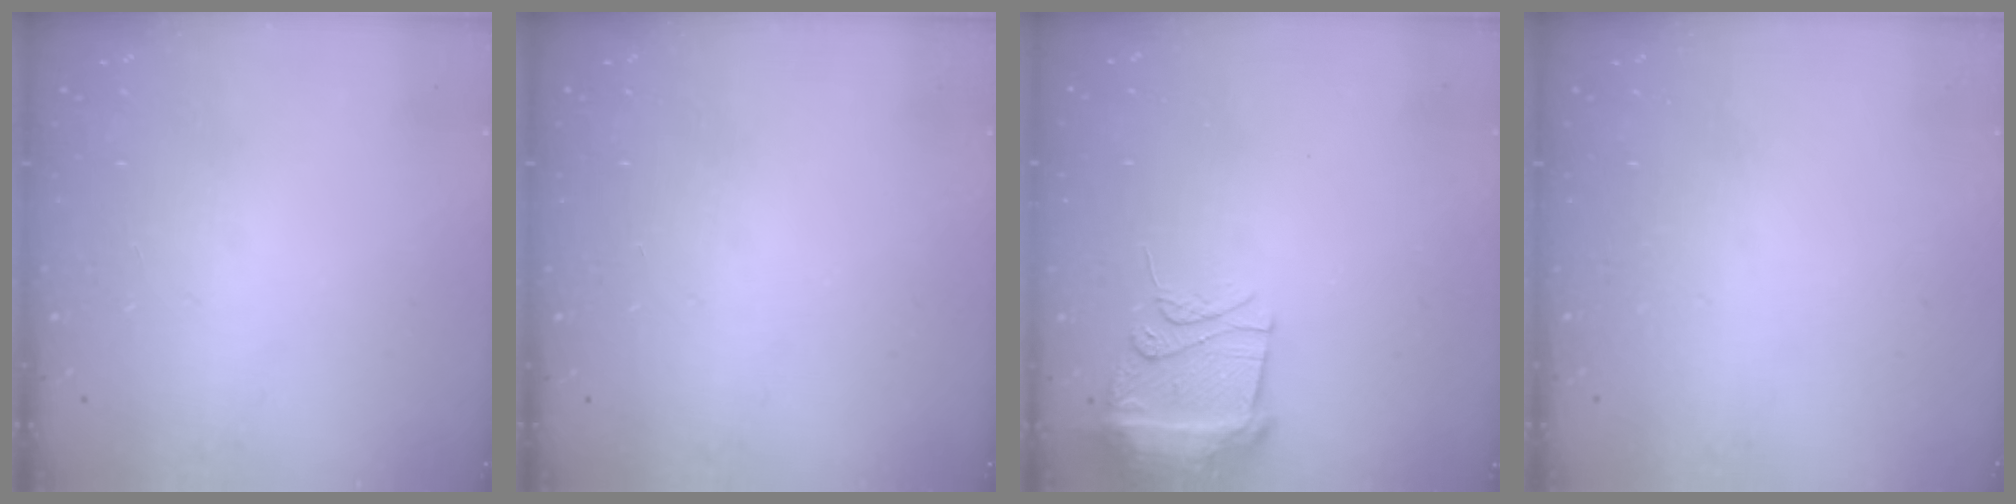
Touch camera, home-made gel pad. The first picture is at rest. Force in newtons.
{"total": 0.0}
{"total": 10.8, "press": 10.7, "slide": 1.1}
{"total": 0.0}